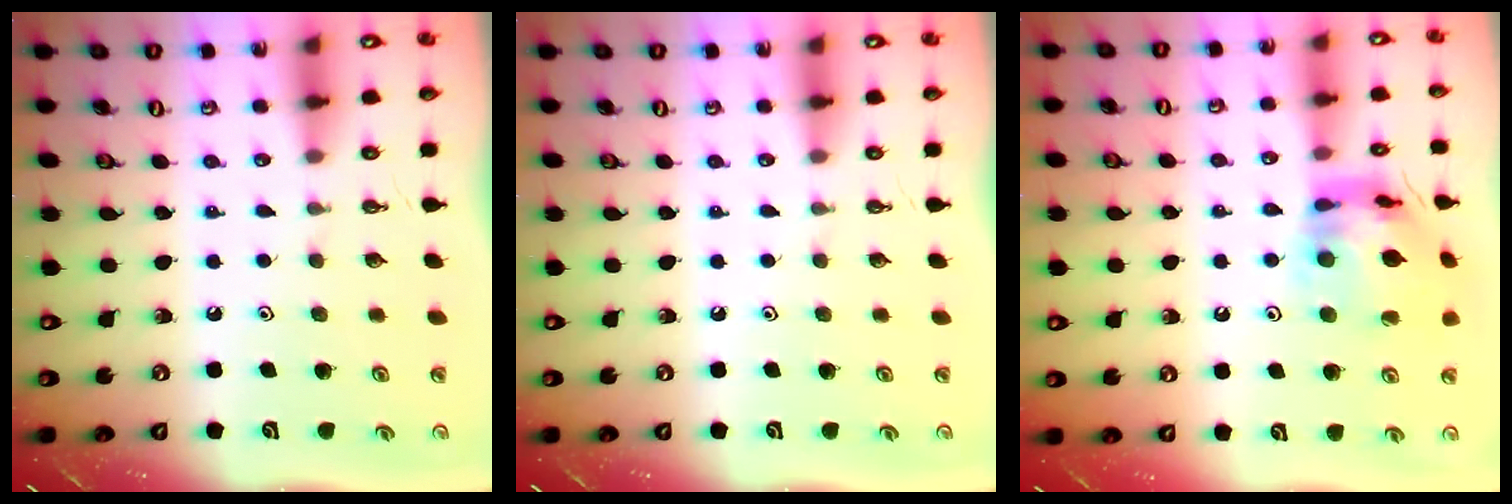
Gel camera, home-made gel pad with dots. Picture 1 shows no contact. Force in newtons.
{"total": 0.0}
{"total": 15.0, "press": 14.9, "slide": 1.6}